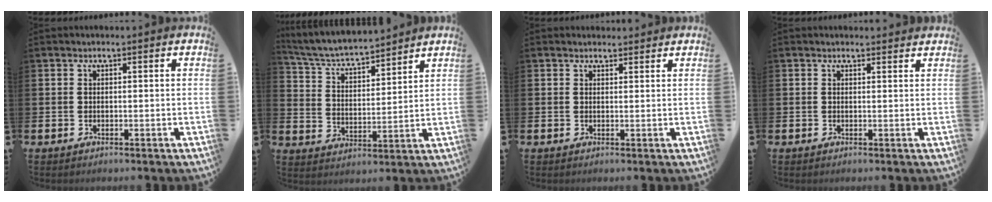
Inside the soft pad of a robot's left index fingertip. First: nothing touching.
{"total": 5.2, "force": [4.9, 0.9, 1.5], "torque": [-0.056, -0.040, 0.081]}
{"total": 1.1, "force": [1.0, 0.5, 0.0], "torque": [0.009, 0.000, 0.016]}
{"total": 0.7, "force": [0.6, 0.2, 0.0], "torque": [0.009, -0.001, 0.010]}